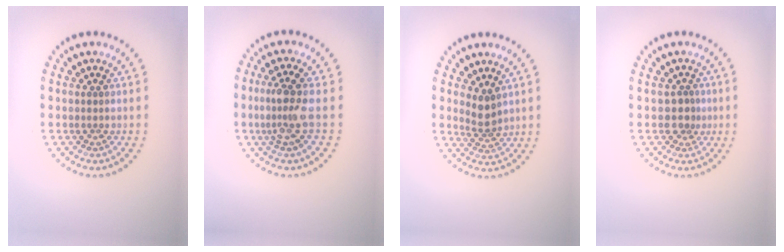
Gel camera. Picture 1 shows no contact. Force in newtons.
{"total": 3.0, "press": 2.5, "slide": 1.7}
{"total": 2.1, "press": 1.6, "slide": 1.3}
{"total": 1.8, "press": 1.3, "slide": 1.2}